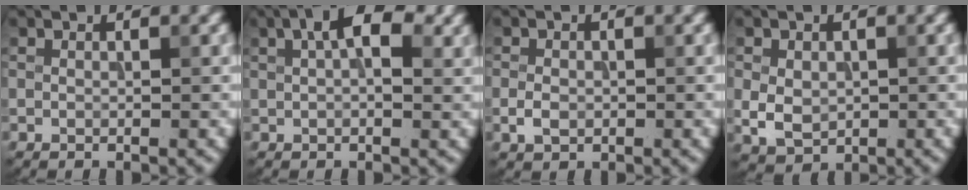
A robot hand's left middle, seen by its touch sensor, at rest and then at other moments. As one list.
[{"total": 4.6, "force": [1.7, 2.2, 3.6], "torque": [-0.061, 0.008, 0.026]}, {"total": 1.7, "force": [-0.5, 1.2, 1.0], "torque": [-0.023, -0.002, -0.011]}, {"total": 3.1, "force": [-0.2, 2.4, 1.9], "torque": [-0.041, -0.005, 0.000]}]